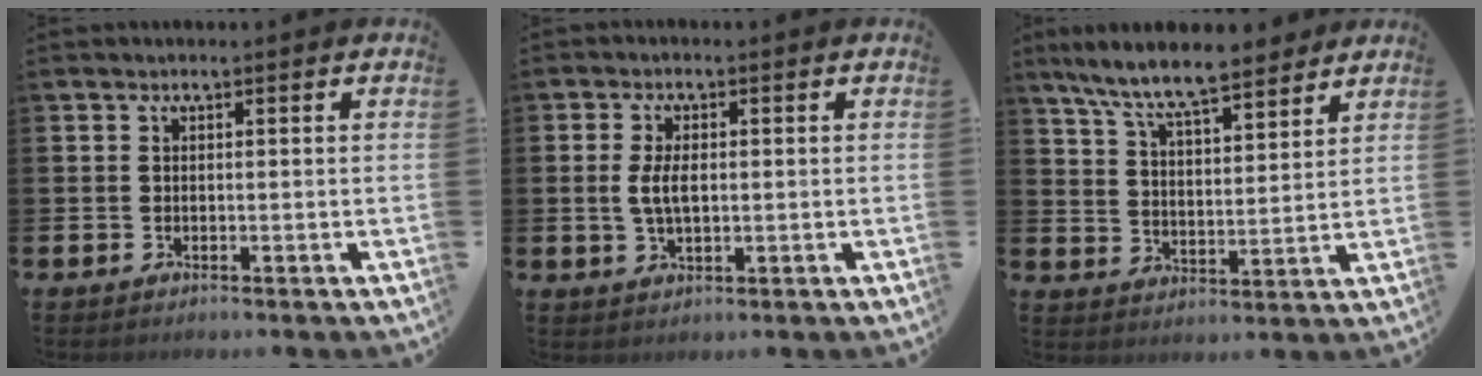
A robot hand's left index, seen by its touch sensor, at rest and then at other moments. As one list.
[{"total": 4.1, "force": [0.4, 2.1, 3.5], "torque": [-0.071, 0.005, 0.001]}, {"total": 9.1, "force": [8.3, 1.4, 3.4], "torque": [-0.090, -0.042, 0.148]}]